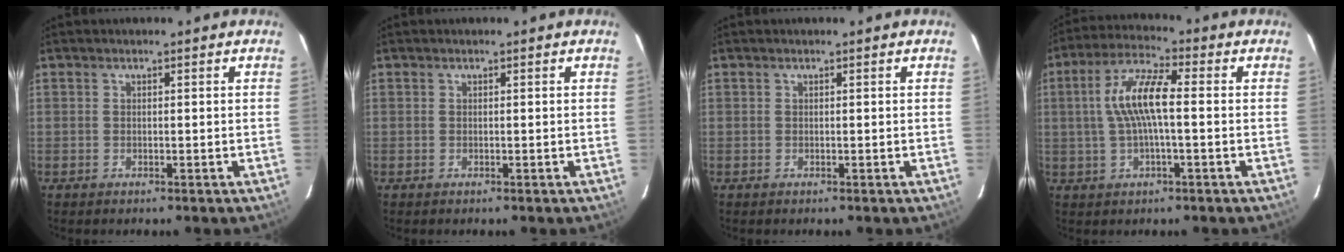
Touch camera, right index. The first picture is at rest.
{"total": 0.0}
{"total": 0.0}
{"total": 9.5, "force": [0.2, 2.2, 9.3], "torque": [-0.181, 0.014, 0.004]}